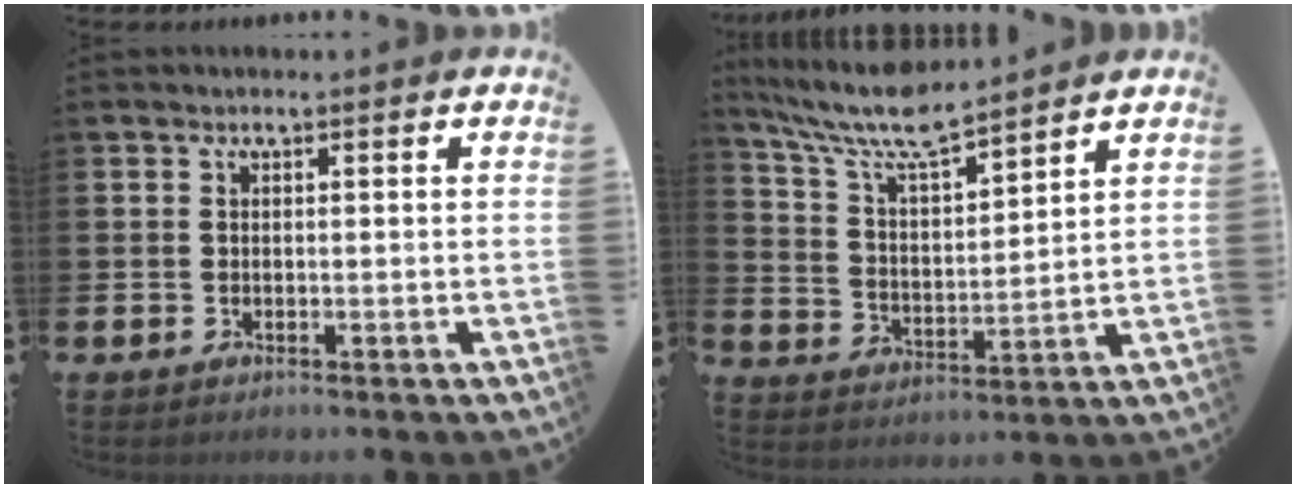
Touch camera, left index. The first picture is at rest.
{"total": 8.6, "force": [7.8, 1.4, 3.3], "torque": [-0.098, -0.042, 0.140]}